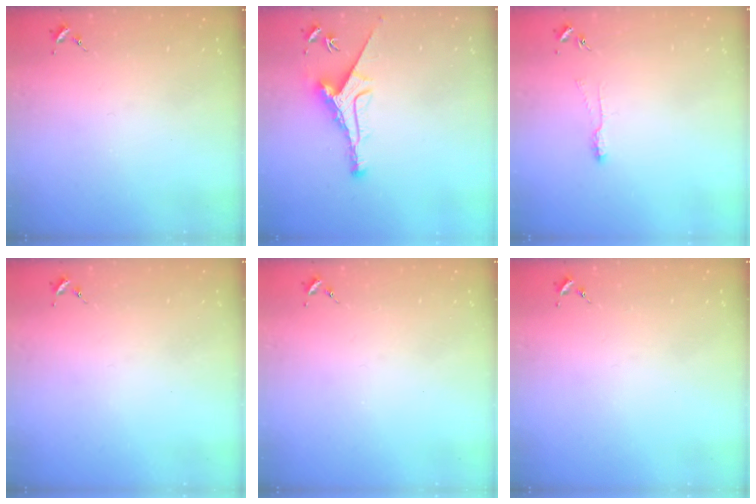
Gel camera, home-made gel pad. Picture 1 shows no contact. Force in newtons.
{"total": 9.6, "press": 9.6, "slide": 0.3}
{"total": 5.7, "press": 5.7, "slide": 0.5}
{"total": 0.0}
{"total": 0.0}
{"total": 0.0}